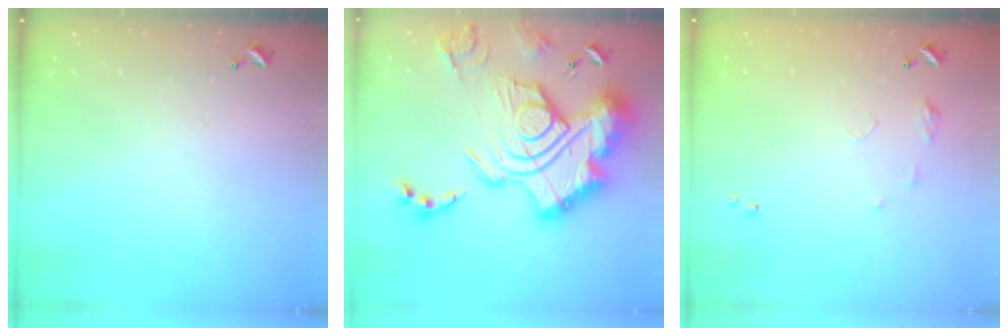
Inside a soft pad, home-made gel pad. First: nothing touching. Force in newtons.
{"total": 3.9, "press": 3.0, "slide": 2.5}
{"total": 6.3, "press": 6.3, "slide": 0.7}